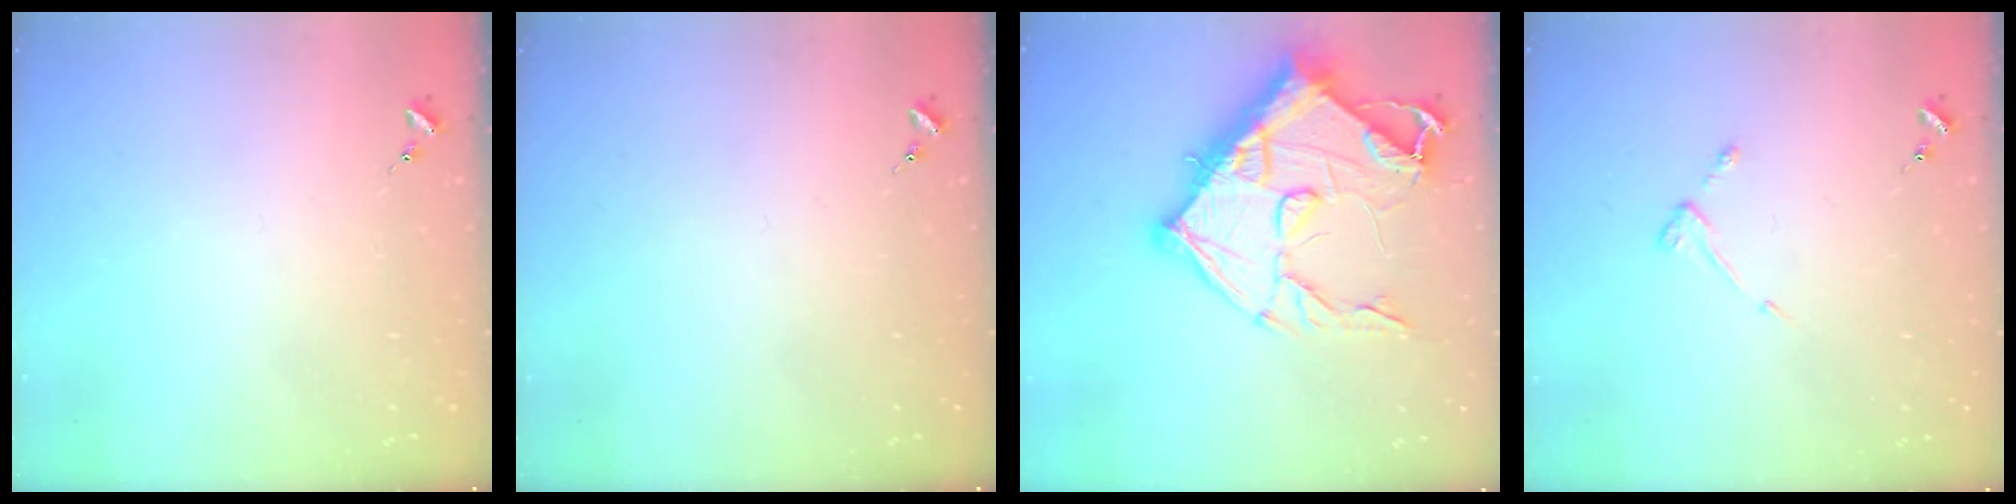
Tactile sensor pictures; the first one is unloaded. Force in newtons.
{"total": 0.0}
{"total": 22.3, "press": 22.2, "slide": 1.4}
{"total": 3.5, "press": 3.4, "slide": 0.5}